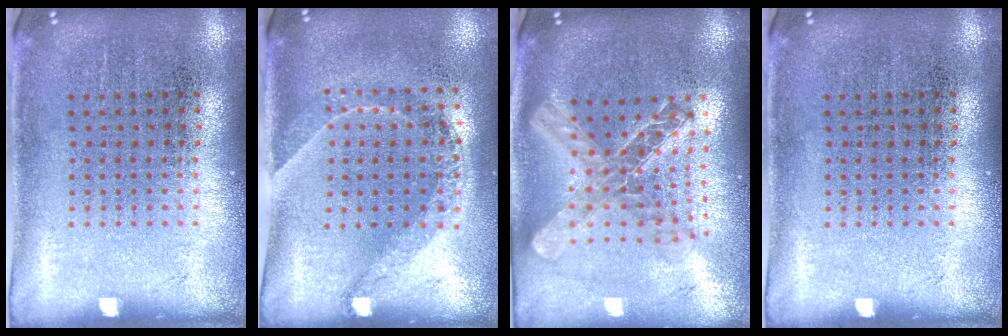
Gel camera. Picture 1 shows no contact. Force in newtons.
{"total": 1.5, "press": 1.1, "slide": 0.9}
{"total": 2.1, "press": 1.7, "slide": 1.3}
{"total": 0.0}